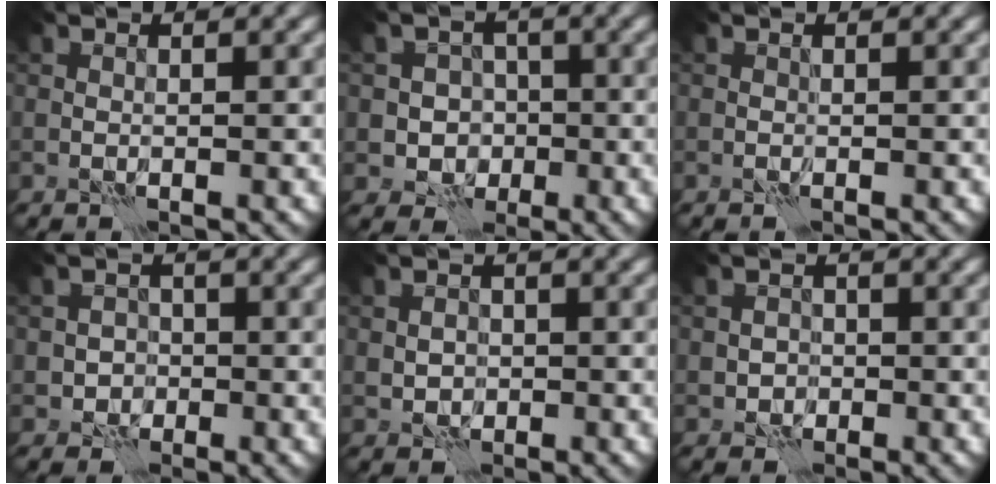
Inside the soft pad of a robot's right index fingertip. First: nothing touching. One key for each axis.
{"total": 3.7, "fx": -1.0, "fy": 3.3, "fz": 1.3, "tx": 0.003, "ty": 0.002, "tz": -0.036}
{"total": 0.0}
{"total": 2.1, "fx": -0.7, "fy": 1.8, "fz": 0.7, "tx": 0.005, "ty": 0.000, "tz": -0.019}
{"total": 1.8, "fx": -0.3, "fy": 1.4, "fz": 1.0, "tx": -0.017, "ty": 0.000, "tz": -0.002}
{"total": 1.5, "fx": -0.6, "fy": 1.3, "fz": 0.6, "tx": -0.004, "ty": 0.000, "tz": -0.012}